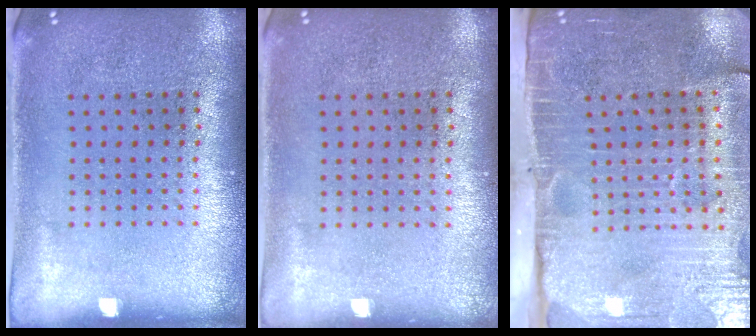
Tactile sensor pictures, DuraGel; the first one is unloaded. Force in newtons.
{"total": 0.0}
{"total": 4.5, "press": 3.9, "slide": 2.4}